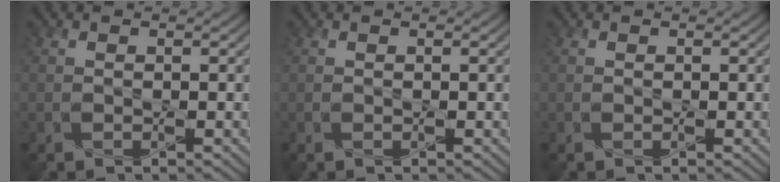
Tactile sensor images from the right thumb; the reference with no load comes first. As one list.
[{"total": 0.0}, {"total": 0.0}]